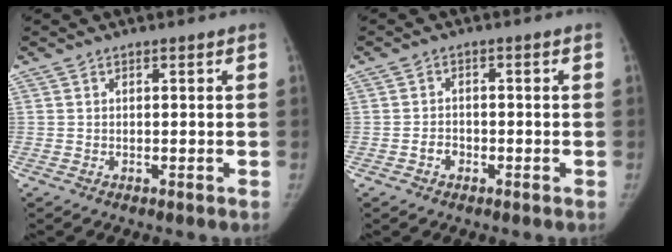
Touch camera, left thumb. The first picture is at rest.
{"total": 2.3, "force": [-1.1, 1.8, 0.9], "torque": [-0.008, 0.013, -0.020]}